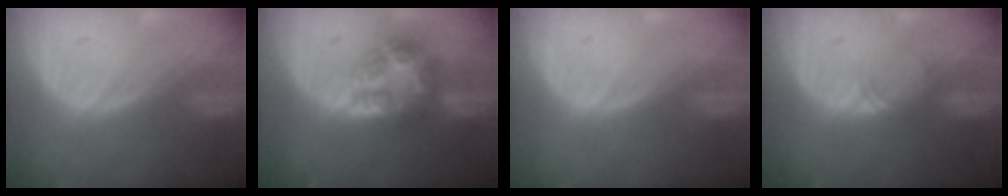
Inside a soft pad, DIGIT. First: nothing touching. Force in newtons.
{"total": 7.7, "press": 6.7, "slide": 3.8}
{"total": 0.0}
{"total": 1.7, "press": 1.7, "slide": 0.3}